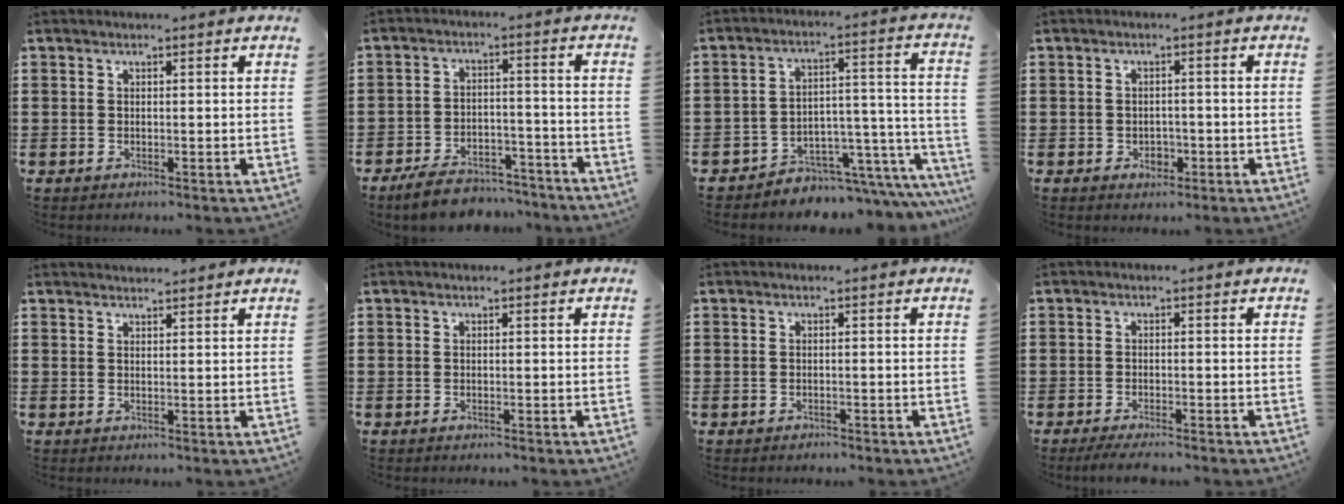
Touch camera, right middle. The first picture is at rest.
{"total": 6.7, "force": [-6.2, 1.6, 1.9], "torque": [-0.036, 0.015, -0.121]}
{"total": 4.5, "force": [-4.0, 2.0, 0.5], "torque": [-0.014, 0.000, -0.078]}
{"total": 1.8, "force": [-0.7, 1.2, 1.0], "torque": [-0.014, -0.001, -0.018]}
{"total": 1.4, "force": [1.4, 0.0, -0.1], "torque": [-0.002, -0.003, 0.028]}
{"total": 0.0}
{"total": 0.6, "force": [-0.6, 0.1, 0.0], "torque": [-0.002, 0.000, -0.013]}
{"total": 1.9, "force": [-1.6, 0.0, 0.9], "torque": [-0.015, 0.002, -0.031]}